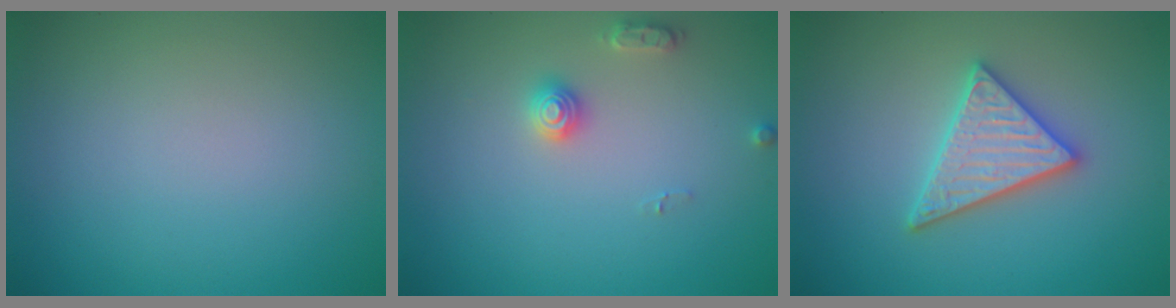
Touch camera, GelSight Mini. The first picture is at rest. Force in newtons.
{"total": 2.0, "press": 2.0, "slide": 0.3}
{"total": 4.4, "press": 4.4, "slide": 0.4}